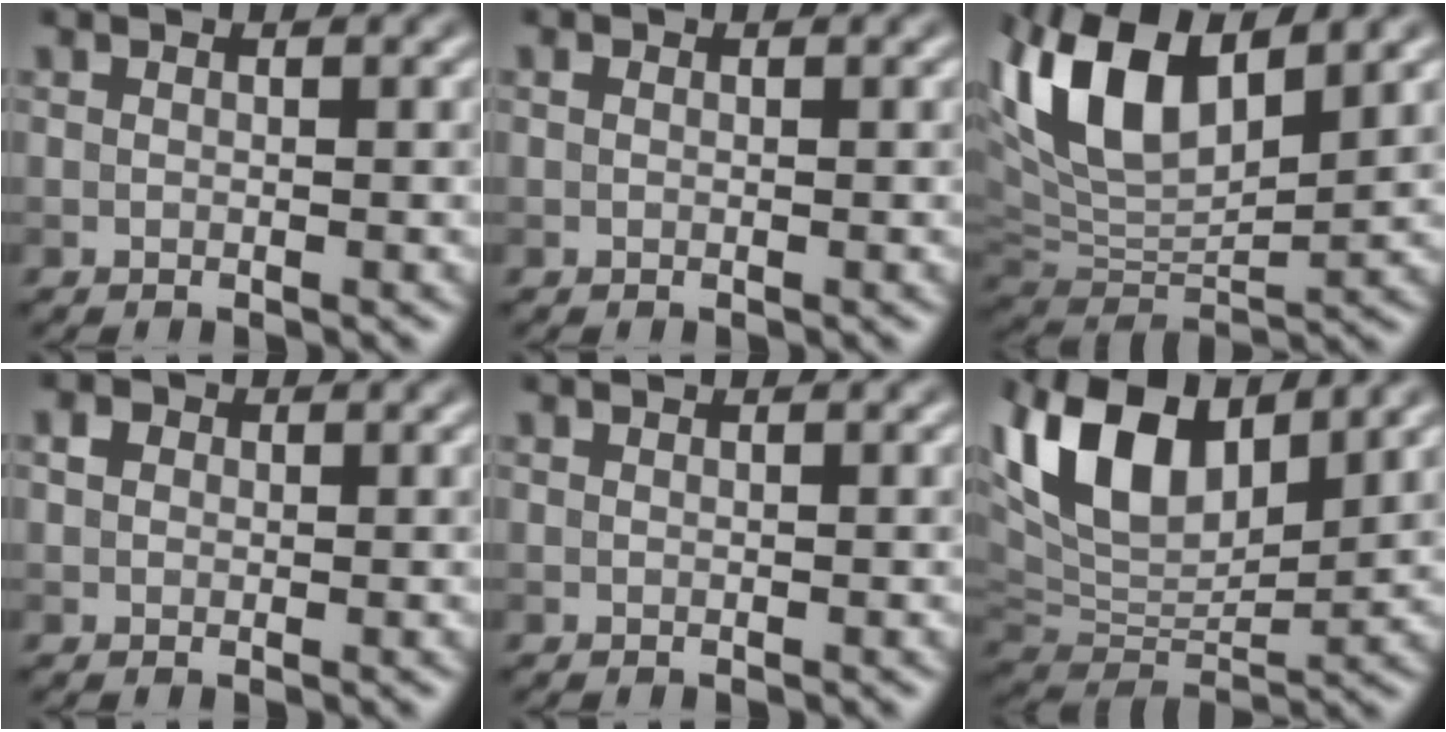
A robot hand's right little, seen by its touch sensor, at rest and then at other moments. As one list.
[{"total": 0.0}, {"total": 9.9, "force": [4.5, 4.4, 7.6], "torque": [-0.160, 0.014, 0.083]}, {"total": 1.1, "force": [0.3, 1.0, 0.4], "torque": [-0.006, 0.003, 0.001]}, {"total": 0.0}, {"total": 11.3, "force": [5.7, 5.6, 7.9], "torque": [-0.171, 0.021, 0.100]}]